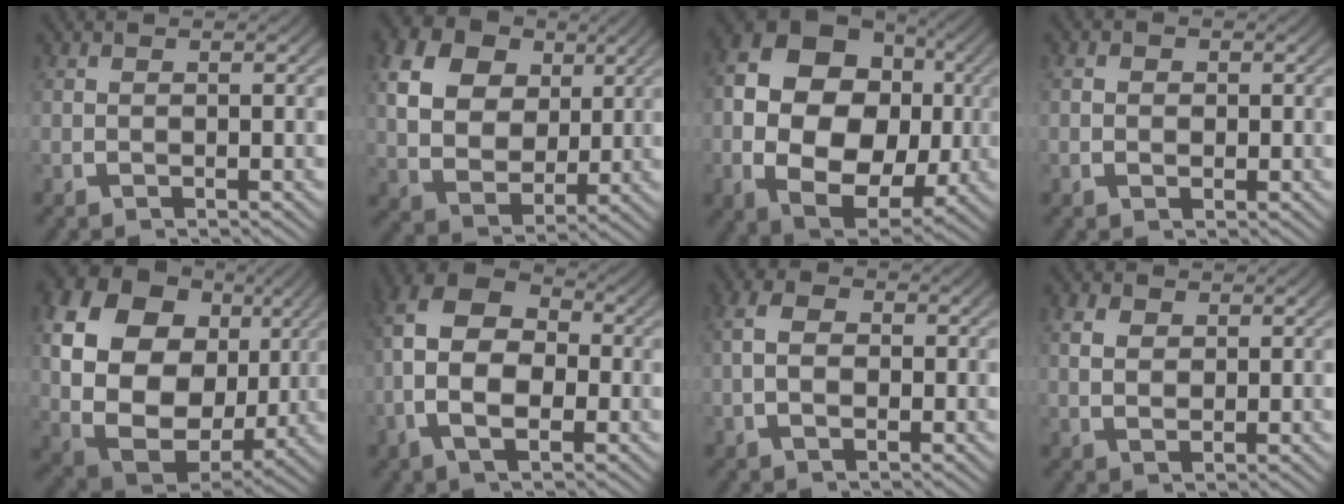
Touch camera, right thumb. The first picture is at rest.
{"total": 12.2, "force": [1.9, 9.5, 7.5], "torque": [-0.164, -0.036, 0.041]}
{"total": 16.1, "force": [0.0, 11.5, 11.3], "torque": [-0.247, -0.051, 0.014]}
{"total": 1.4, "force": [-0.1, 1.2, 0.6], "torque": [-0.008, -0.005, -0.003]}
{"total": 19.2, "force": [1.3, 14.7, 12.4], "torque": [-0.291, -0.058, 0.036]}
{"total": 11.7, "force": [0.2, 8.2, 8.3], "torque": [-0.168, -0.025, 0.002]}
{"total": 3.3, "force": [0.2, 2.2, 2.4], "torque": [-0.041, -0.001, -0.001]}
{"total": 2.3, "force": [1.2, 1.5, 1.4], "torque": [-0.016, -0.004, 0.028]}